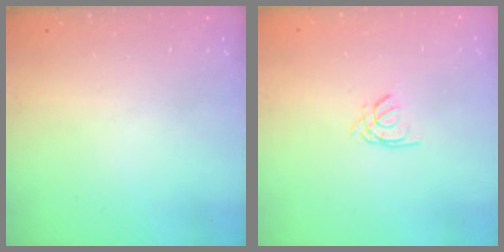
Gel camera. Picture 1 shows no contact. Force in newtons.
{"total": 1.3, "press": 1.3, "slide": 0.4}